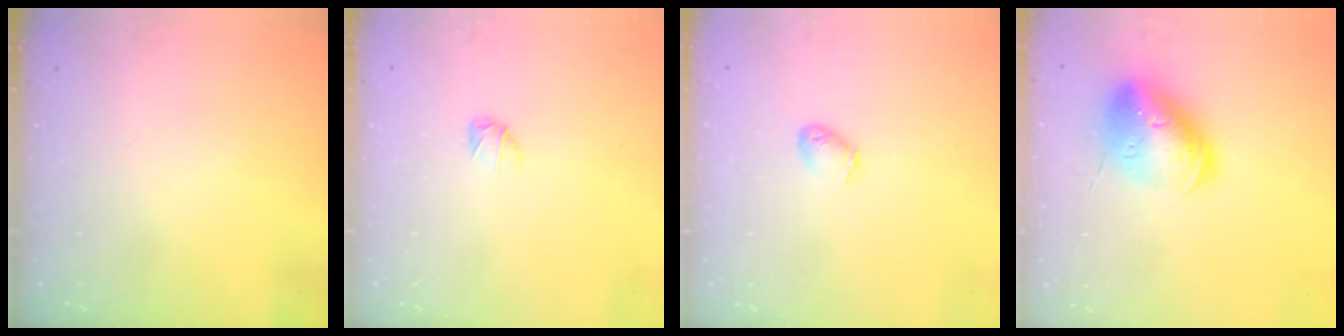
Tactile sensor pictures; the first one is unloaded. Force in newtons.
{"total": 2.8, "press": 2.7, "slide": 0.5}
{"total": 3.5, "press": 3.4, "slide": 0.7}
{"total": 18.0, "press": 17.7, "slide": 2.9}